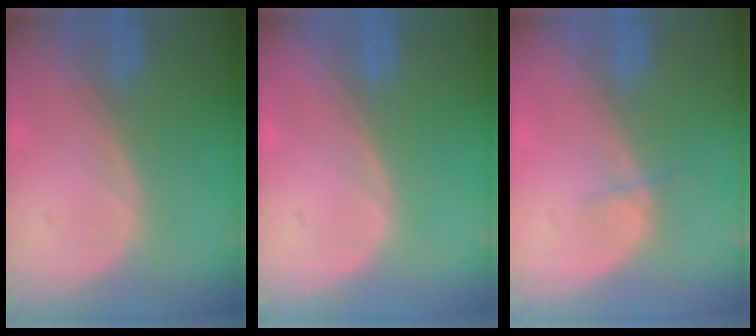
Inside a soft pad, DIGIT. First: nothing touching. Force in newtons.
{"total": 0.0}
{"total": 1.4, "press": 1.3, "slide": 0.6}